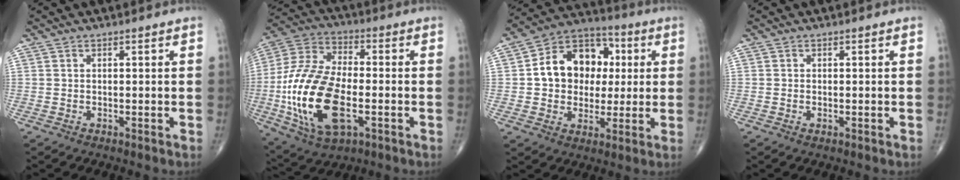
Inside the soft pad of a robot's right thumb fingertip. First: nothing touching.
{"total": 22.0, "force": [-4.5, 11.3, 18.3], "torque": [-0.381, 0.009, -0.076]}
{"total": 15.6, "force": [1.9, 12.3, 9.4], "torque": [-0.103, 0.018, 0.026]}
{"total": 0.6, "force": [-0.2, 0.4, 0.4], "torque": [-0.010, -0.002, -0.003]}